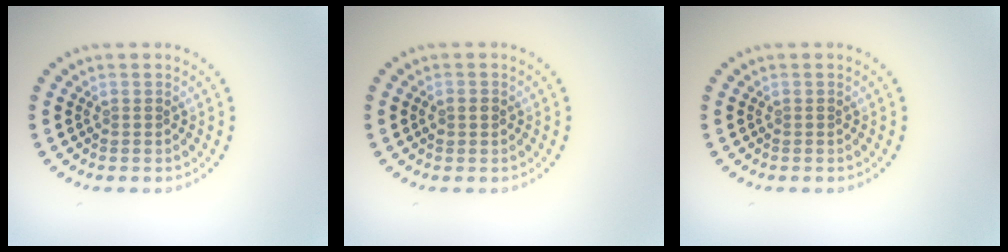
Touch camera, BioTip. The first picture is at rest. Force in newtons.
{"total": 1.3, "press": 1.3, "slide": 0.2}
{"total": 0.0}